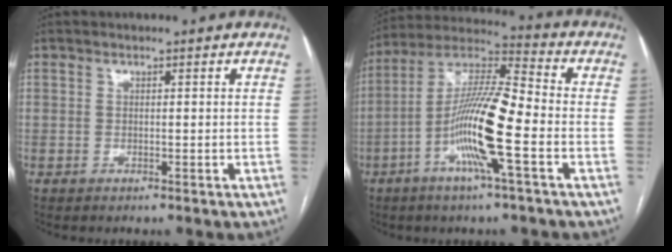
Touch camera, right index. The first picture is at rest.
{"total": 14.6, "force": [-4.4, 0.8, 13.9], "torque": [-0.271, 0.004, -0.089]}